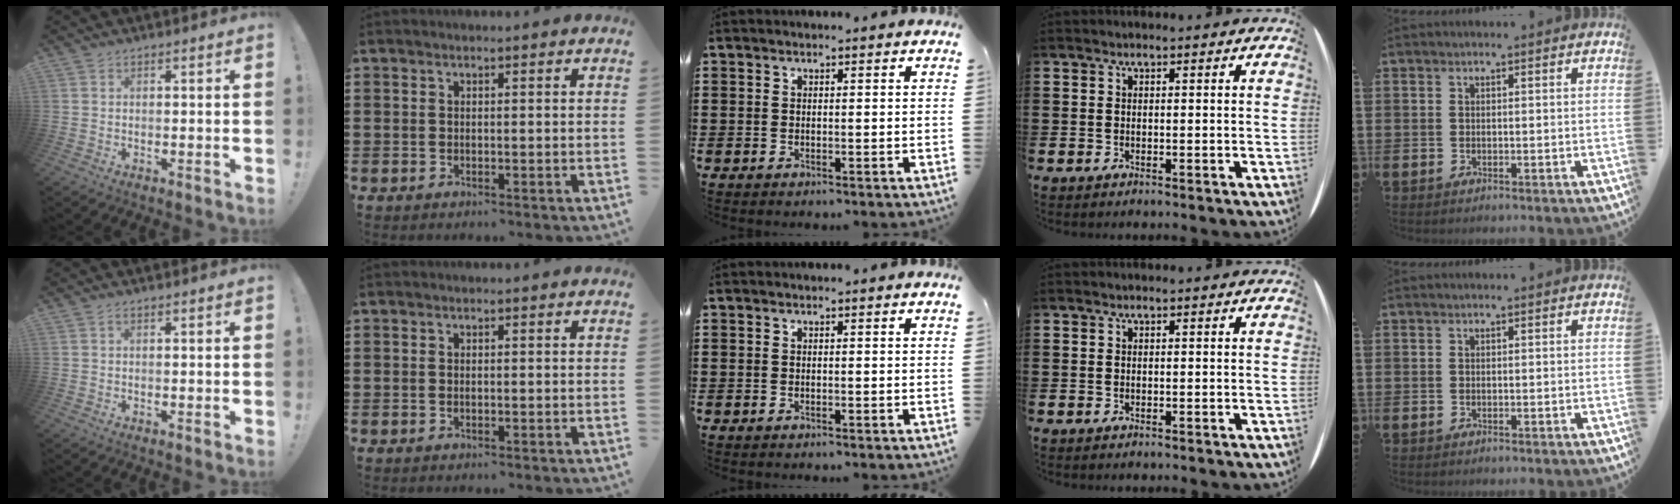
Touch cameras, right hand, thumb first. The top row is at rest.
{"thumb": {"total": 0.7, "force": [0.2, 0.3, 0.6], "torque": [-0.013, 0.002, 0.004]}}